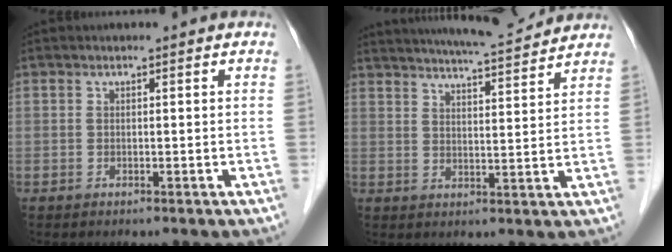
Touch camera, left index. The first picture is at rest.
{"total": 12.1, "force": [11.3, 0.4, 4.4], "torque": [-0.077, 0.004, 0.155]}